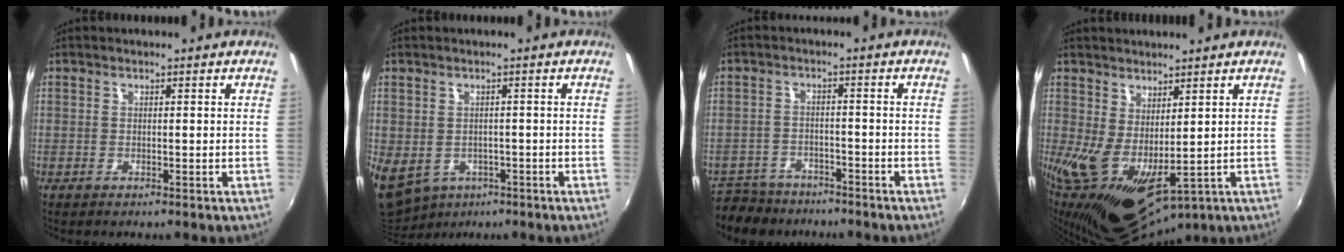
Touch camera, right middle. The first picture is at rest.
{"total": 10.8, "force": [-4.6, 7.9, 5.7], "torque": [-0.143, -0.036, -0.060]}
{"total": 9.7, "force": [-8.1, 4.6, 2.6], "torque": [-0.081, -0.004, -0.130]}
{"total": 12.2, "force": [-0.2, 5.7, 10.8], "torque": [-0.191, -0.042, 0.012]}